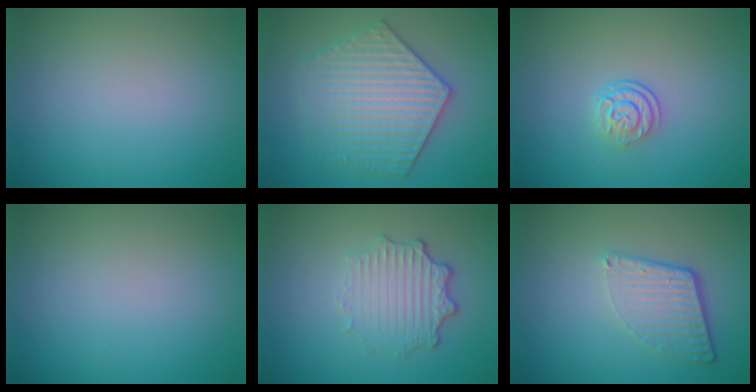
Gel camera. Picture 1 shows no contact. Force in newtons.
{"total": 5.6, "press": 5.5, "slide": 0.9}
{"total": 2.5, "press": 1.8, "slide": 1.8}
{"total": 0.0}
{"total": 3.3, "press": 2.7, "slide": 1.9}
{"total": 4.3, "press": 2.9, "slide": 3.2}